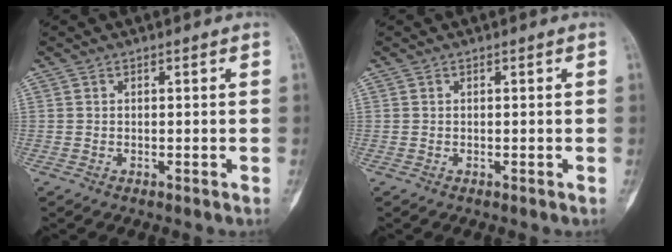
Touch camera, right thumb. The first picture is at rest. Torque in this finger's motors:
{"motor_torque": [0.21, 0.21, 0.00, 0.00, 0.00]}